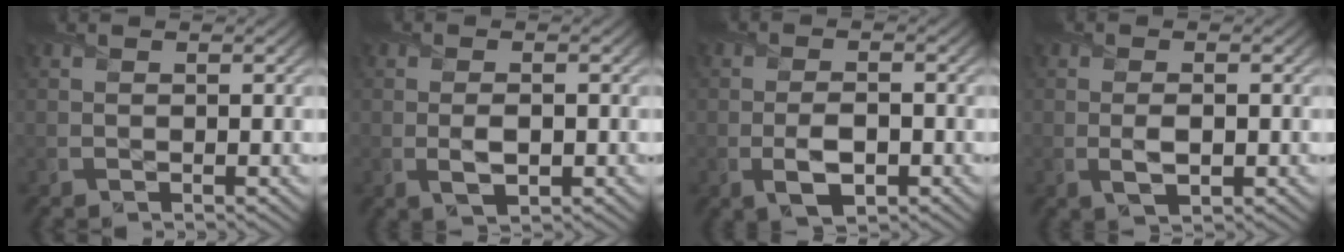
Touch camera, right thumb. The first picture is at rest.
{"total": 2.7, "force": [-0.4, 1.4, 2.3], "torque": [-0.047, -0.009, -0.003]}
{"total": 4.2, "force": [-1.4, 2.1, 3.4], "torque": [-0.070, -0.009, -0.023]}
{"total": 2.6, "force": [-0.3, 1.2, 2.2], "torque": [-0.047, -0.009, -0.002]}